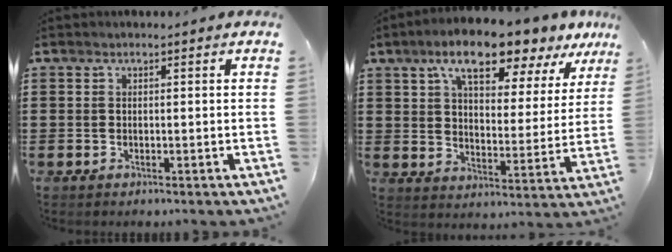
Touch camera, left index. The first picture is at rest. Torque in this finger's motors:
{"motor_torque": [2.14, 0.00, 1.05, 0.21]}